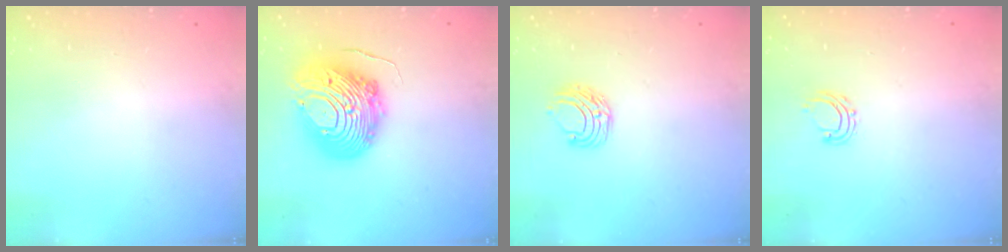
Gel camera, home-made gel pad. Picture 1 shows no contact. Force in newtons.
{"total": 16.1, "press": 16.0, "slide": 1.8}
{"total": 6.7, "press": 6.7, "slide": 0.7}
{"total": 5.4, "press": 5.3, "slide": 0.7}